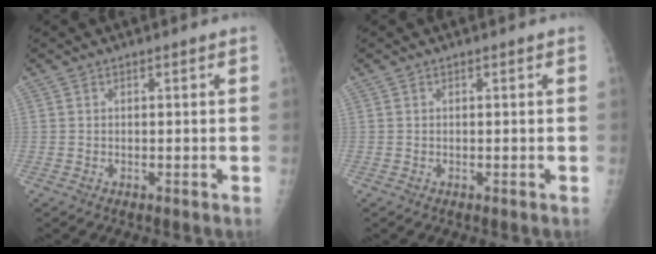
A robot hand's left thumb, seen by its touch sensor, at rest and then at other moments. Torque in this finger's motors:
{"motor_torque": [0.00, 0.00, 0.03, -0.03, 0.00]}